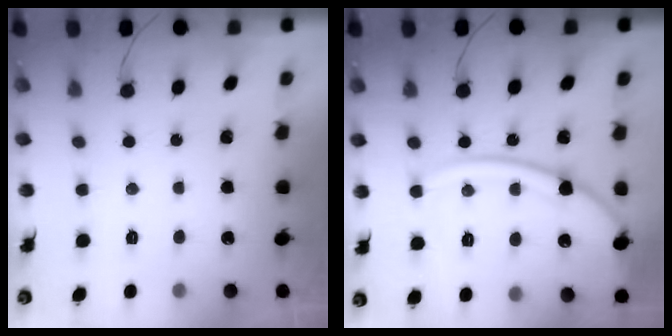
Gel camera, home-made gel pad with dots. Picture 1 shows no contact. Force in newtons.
{"total": 17.1, "press": 17.1, "slide": 1.3}